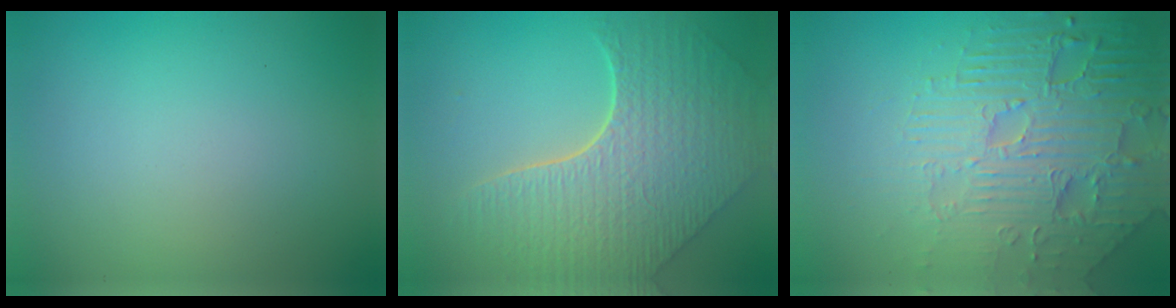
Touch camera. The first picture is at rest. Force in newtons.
{"total": 8.2, "press": 5.9, "slide": 5.6}
{"total": 8.4, "press": 6.0, "slide": 5.8}